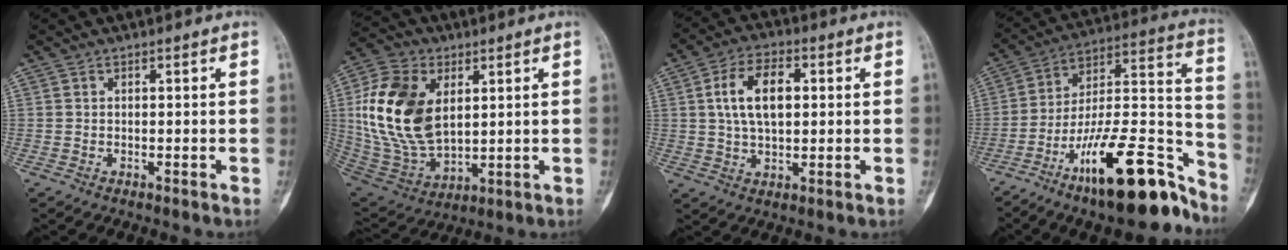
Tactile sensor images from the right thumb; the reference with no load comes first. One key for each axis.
{"total": 19.6, "fx": 3.8, "fy": 12.5, "fz": 14.6, "tx": -0.277, "ty": -0.016, "tz": 0.083}
{"total": 10.3, "fx": 1.9, "fy": 5.7, "fz": 8.3, "tx": -0.140, "ty": 0.005, "tz": 0.032}
{"total": 24.0, "fx": -15.4, "fy": 7.0, "fz": 17.0, "tx": -0.238, "ty": 0.100, "tz": -0.250}